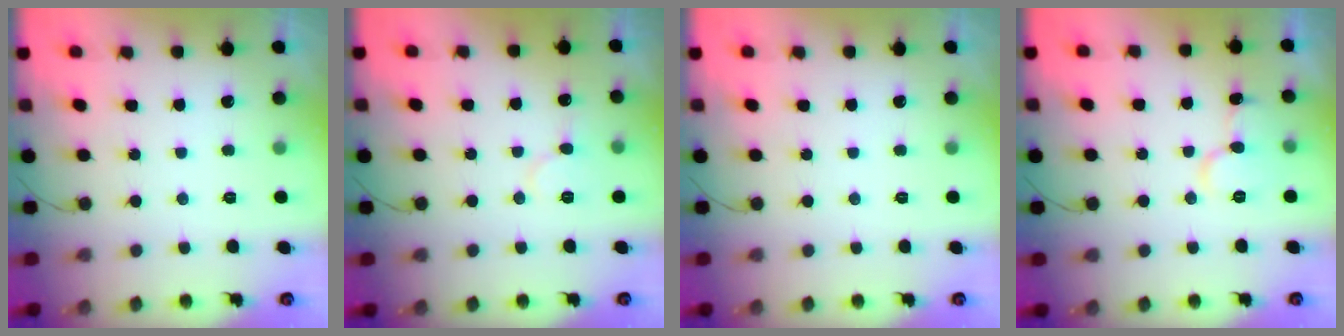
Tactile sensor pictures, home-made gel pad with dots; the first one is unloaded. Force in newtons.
{"total": 6.8, "press": 6.8, "slide": 0.7}
{"total": 0.0}
{"total": 8.5, "press": 8.5, "slide": 1.0}